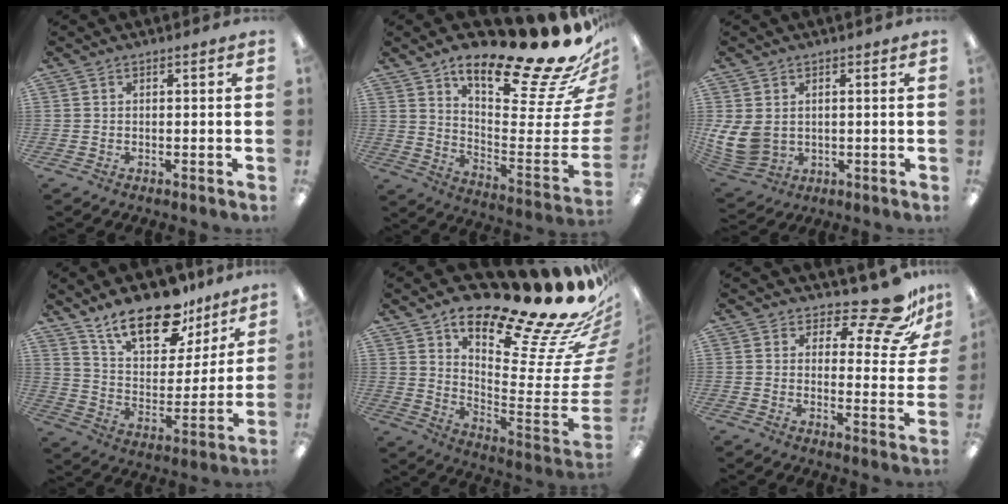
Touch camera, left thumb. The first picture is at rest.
{"total": 23.5, "force": [17.9, 4.7, 14.4], "torque": [-0.185, -0.149, 0.277]}
{"total": 9.9, "force": [1.2, 8.2, 5.4], "torque": [-0.123, -0.004, 0.025]}
{"total": 19.7, "force": [14.3, 8.5, 10.5], "torque": [-0.170, -0.082, 0.248]}
{"total": 26.3, "force": [20.9, 5.0, 15.1], "torque": [-0.177, -0.182, 0.337]}
{"total": 12.4, "force": [9.9, 3.4, 6.7], "torque": [-0.097, -0.074, 0.169]}